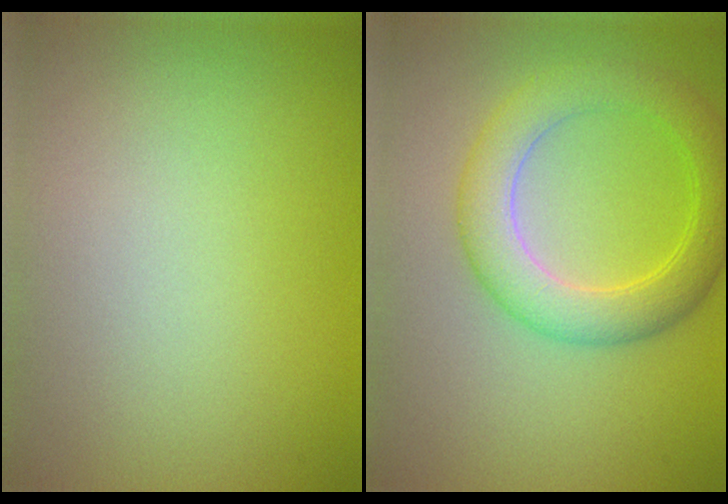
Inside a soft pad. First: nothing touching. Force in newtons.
{"total": 5.1, "press": 5.1, "slide": 0.1}